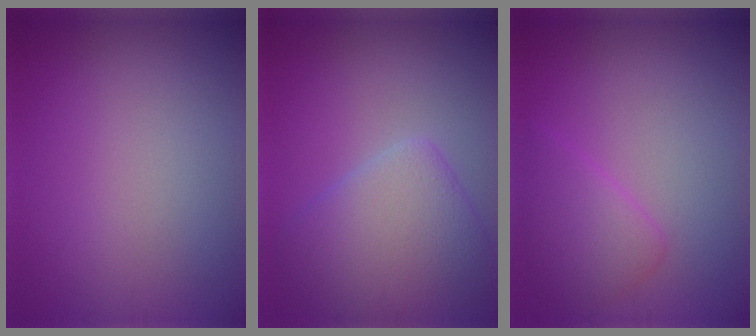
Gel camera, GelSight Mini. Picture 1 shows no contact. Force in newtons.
{"total": 5.6, "press": 5.6, "slide": 0.3}
{"total": 2.9, "press": 2.9, "slide": 0.1}